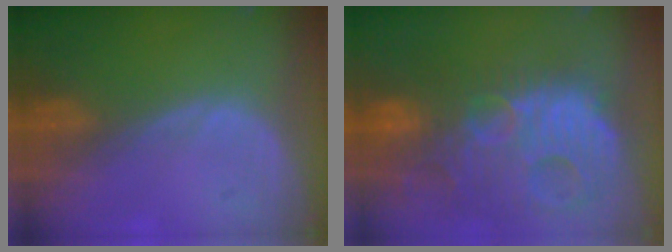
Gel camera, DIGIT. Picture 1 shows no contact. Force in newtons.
{"total": 14.7, "press": 12.8, "slide": 7.4}